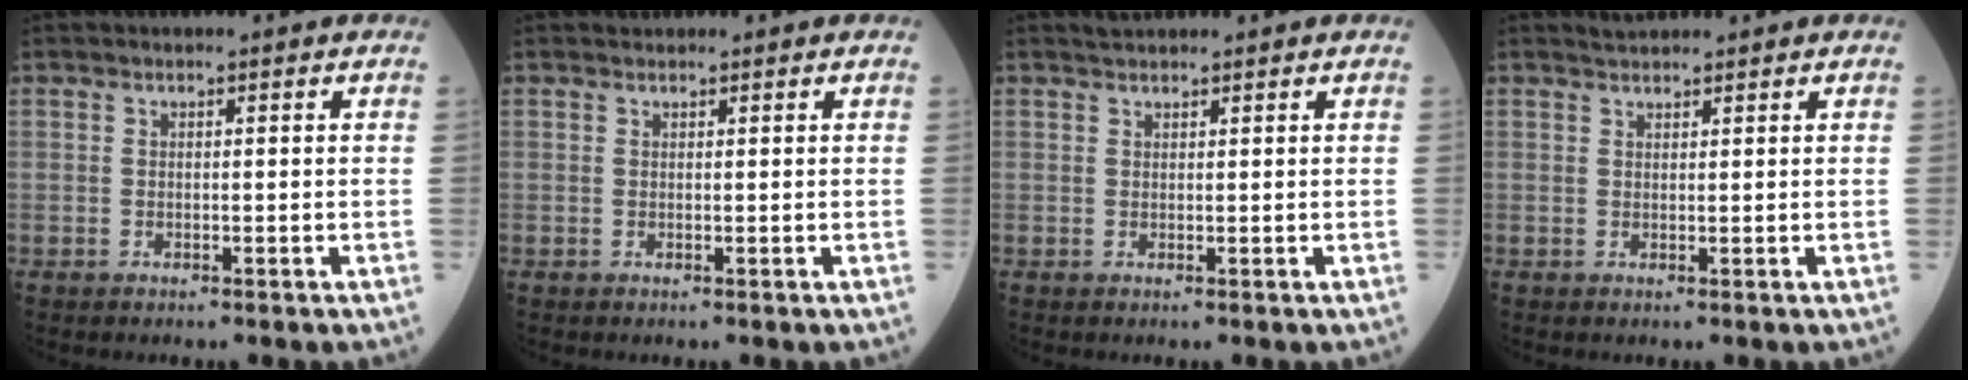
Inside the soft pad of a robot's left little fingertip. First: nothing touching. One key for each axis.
{"total": 0.5, "fx": 0.5, "fy": 0.2, "fz": 0.0, "tx": -0.008, "ty": 0.006, "tz": 0.009}
{"total": 1.5, "fx": 1.4, "fy": 0.3, "fz": 0.4, "tx": -0.011, "ty": 0.016, "tz": 0.028}
{"total": 1.4, "fx": 1.4, "fy": 0.1, "fz": 0.1, "tx": -0.009, "ty": 0.011, "tz": 0.029}